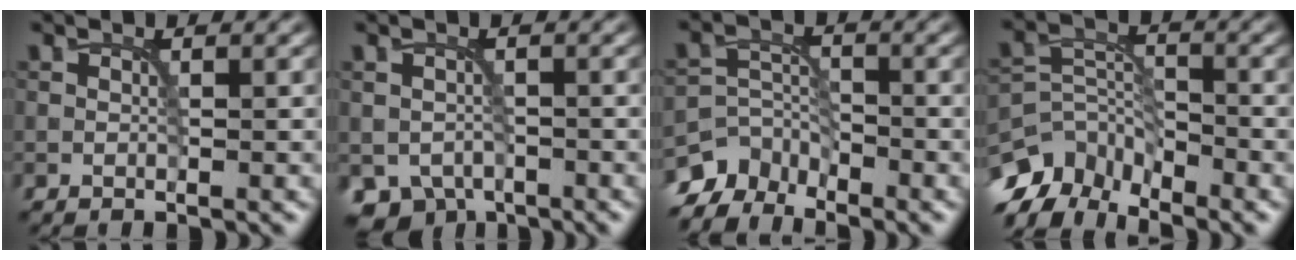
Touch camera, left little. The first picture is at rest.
{"total": 3.4, "force": [-2.2, 2.4, 1.1], "torque": [-0.015, -0.016, -0.035]}
{"total": 4.9, "force": [-4.3, 2.2, 0.8], "torque": [-0.003, -0.007, -0.083]}
{"total": 6.9, "force": [-5.6, 3.0, 2.7], "torque": [-0.053, -0.005, -0.120]}